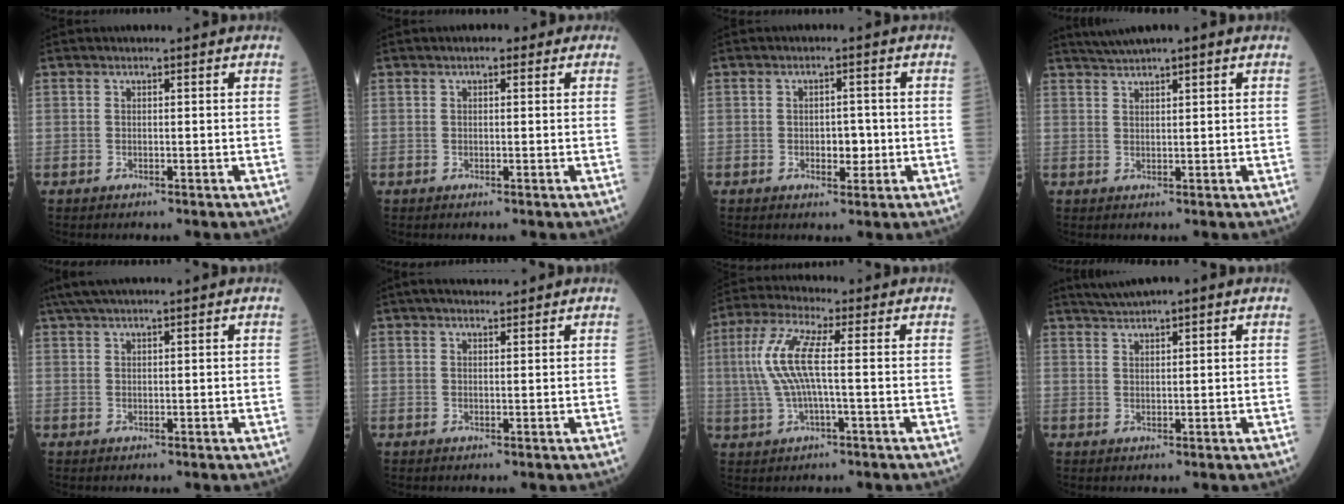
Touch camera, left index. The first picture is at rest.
{"total": 1.5, "force": [0.7, 0.8, 1.0], "torque": [-0.017, 0.011, 0.006]}
{"total": 3.1, "force": [-0.7, 1.7, 2.5], "torque": [-0.034, 0.004, -0.005]}
{"total": 4.2, "force": [3.3, -0.1, 2.6], "torque": [-0.055, 0.028, 0.061]}
{"total": 5.0, "force": [4.1, 0.0, 2.9], "torque": [-0.050, 0.039, 0.075]}
{"total": 3.0, "force": [2.6, 0.5, 1.4], "torque": [-0.021, 0.019, 0.041]}
{"total": 8.1, "force": [0.5, 1.1, 8.1], "torque": [-0.186, 0.018, 0.005]}
{"total": 3.8, "force": [3.0, -0.1, 2.2], "torque": [-0.049, 0.026, 0.058]}